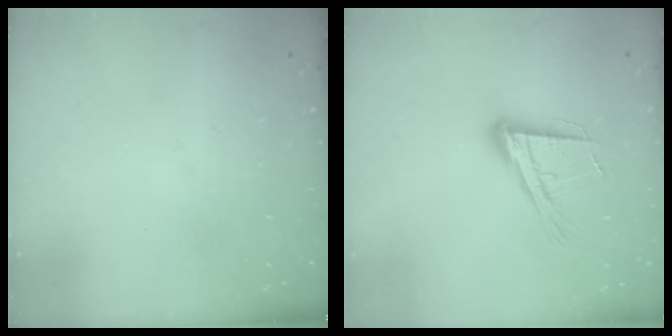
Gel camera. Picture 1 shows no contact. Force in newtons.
{"total": 16.0, "press": 15.5, "slide": 4.0}